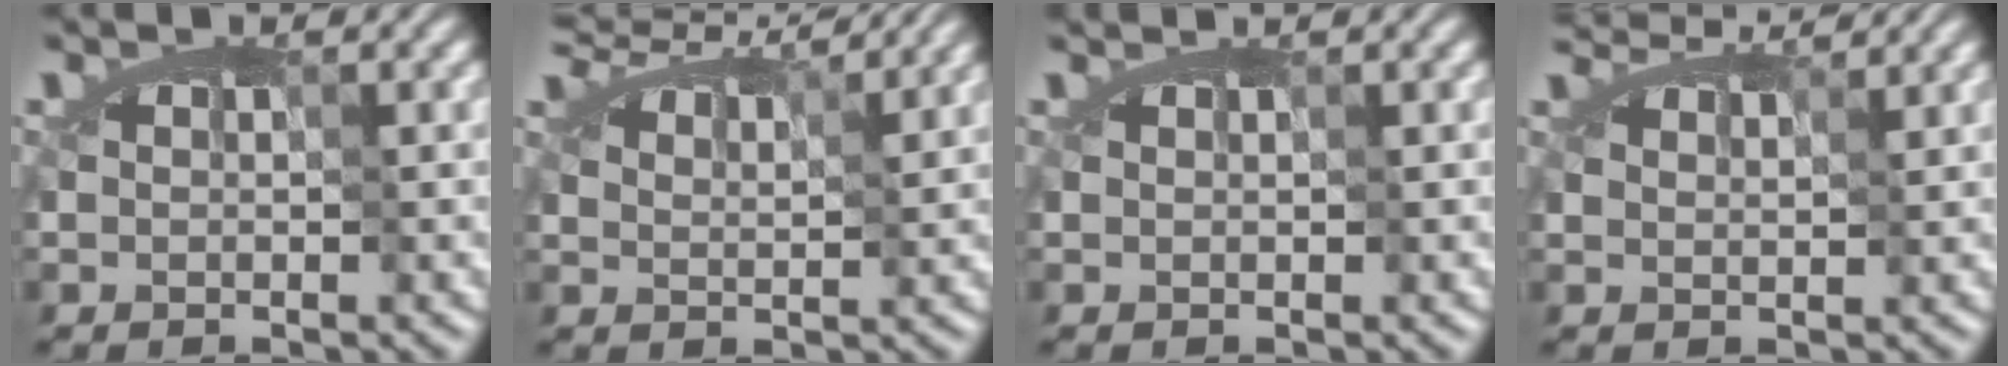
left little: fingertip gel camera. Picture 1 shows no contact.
{"total": 5.0, "force": [4.4, 0.8, 2.2], "torque": [-0.060, 0.011, 0.055]}
{"total": 0.6, "force": [0.5, 0.1, 0.2], "torque": [-0.007, 0.001, 0.013]}
{"total": 3.9, "force": [3.7, 0.6, 1.2], "torque": [-0.045, 0.001, 0.063]}